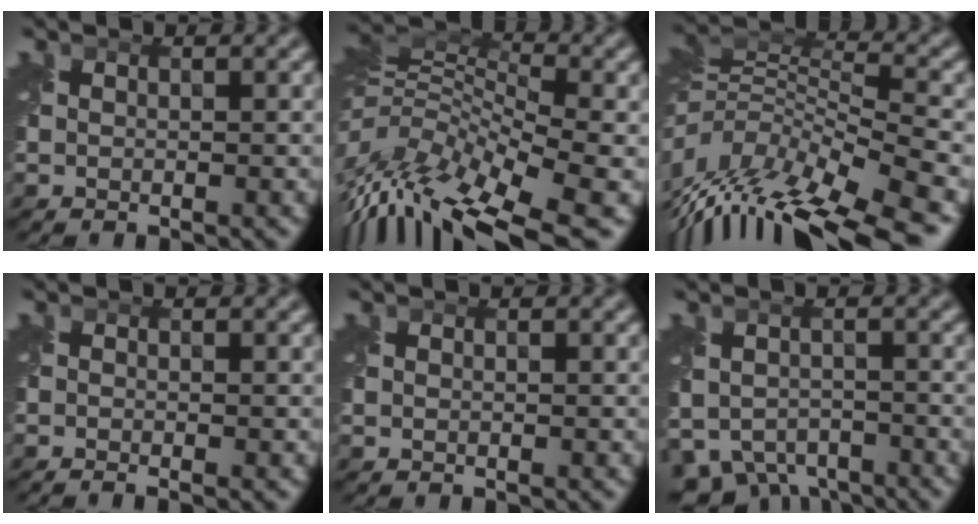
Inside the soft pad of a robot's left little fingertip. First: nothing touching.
{"total": 12.4, "force": [-7.1, 4.9, 8.8], "torque": [-0.195, 0.024, -0.130]}
{"total": 13.0, "force": [-7.7, 4.3, 9.6], "torque": [-0.198, 0.021, -0.116]}
{"total": 1.0, "force": [-0.6, 0.3, 0.7], "torque": [-0.004, -0.002, -0.012]}
{"total": 0.0}
{"total": 5.1, "force": [-3.7, 3.2, 1.5], "torque": [-0.027, -0.016, -0.054]}